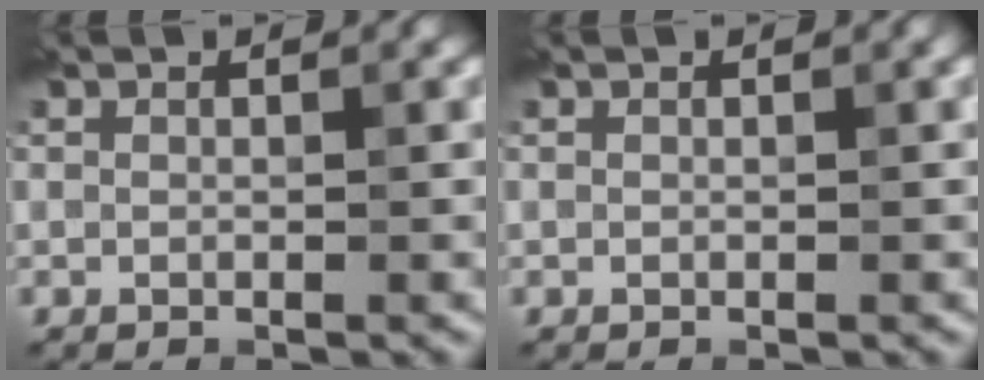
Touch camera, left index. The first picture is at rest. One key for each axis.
{"total": 0.0}